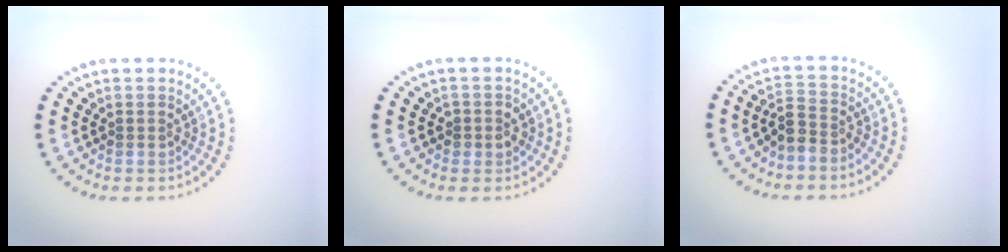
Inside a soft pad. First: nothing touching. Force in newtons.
{"total": 1.6, "press": 1.4, "slide": 0.6}
{"total": 2.3, "press": 1.8, "slide": 1.4}